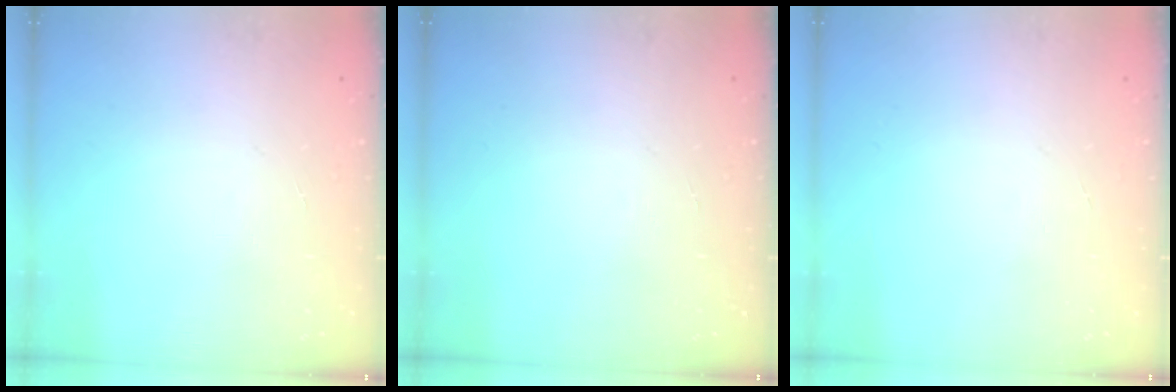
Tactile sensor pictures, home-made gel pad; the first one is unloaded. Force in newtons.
{"total": 0.0}
{"total": 0.0}